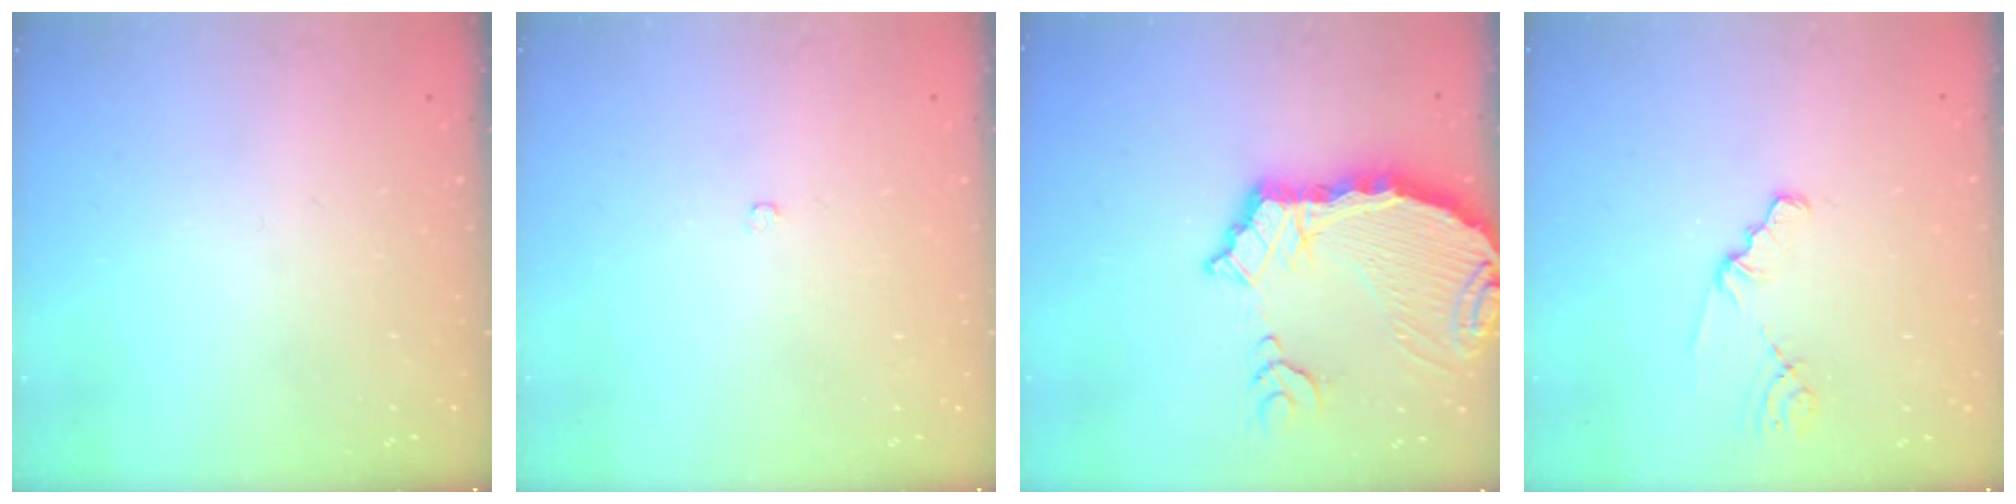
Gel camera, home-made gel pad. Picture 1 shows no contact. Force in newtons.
{"total": 2.1, "press": 2.1, "slide": 0.4}
{"total": 11.4, "press": 11.3, "slide": 1.3}
{"total": 1.7, "press": 1.7, "slide": 0.1}